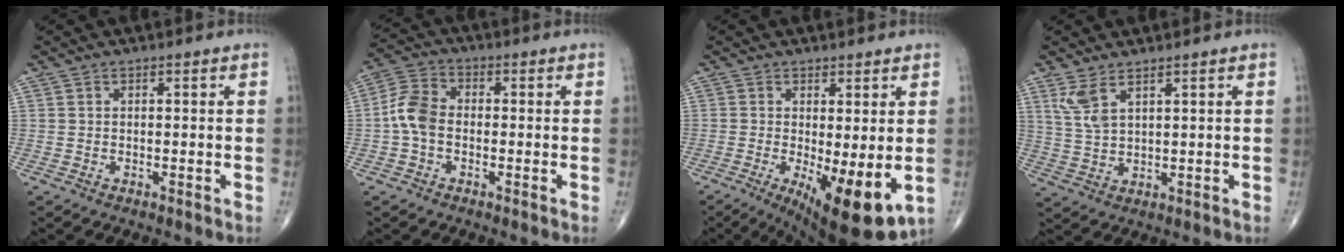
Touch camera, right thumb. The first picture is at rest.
{"total": 6.8, "force": [-0.9, 4.7, 4.8], "torque": [-0.094, 0.021, -0.030]}
{"total": 12.1, "force": [-2.5, 3.8, 11.2], "torque": [-0.164, -0.027, -0.025]}
{"total": 5.0, "force": [3.0, 1.7, 3.7], "torque": [-0.082, -0.013, 0.072]}